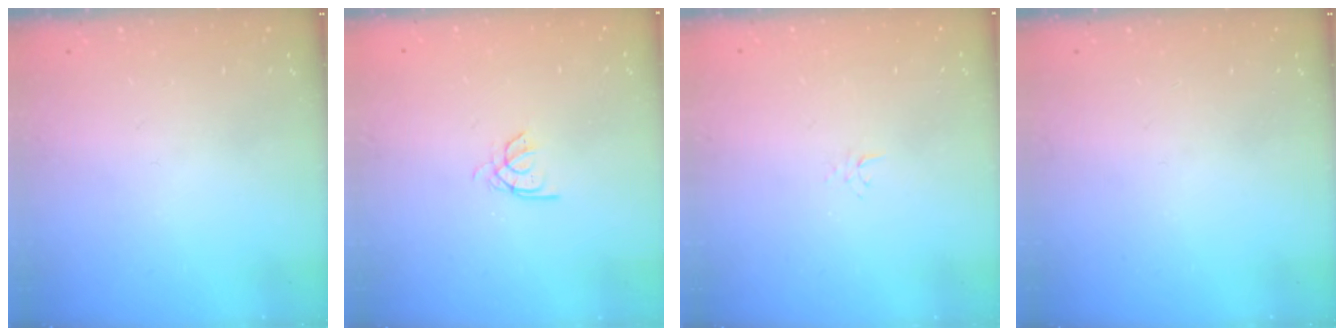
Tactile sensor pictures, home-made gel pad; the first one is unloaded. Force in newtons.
{"total": 2.0, "press": 1.9, "slide": 0.4}
{"total": 2.6, "press": 2.6, "slide": 0.3}
{"total": 0.0}